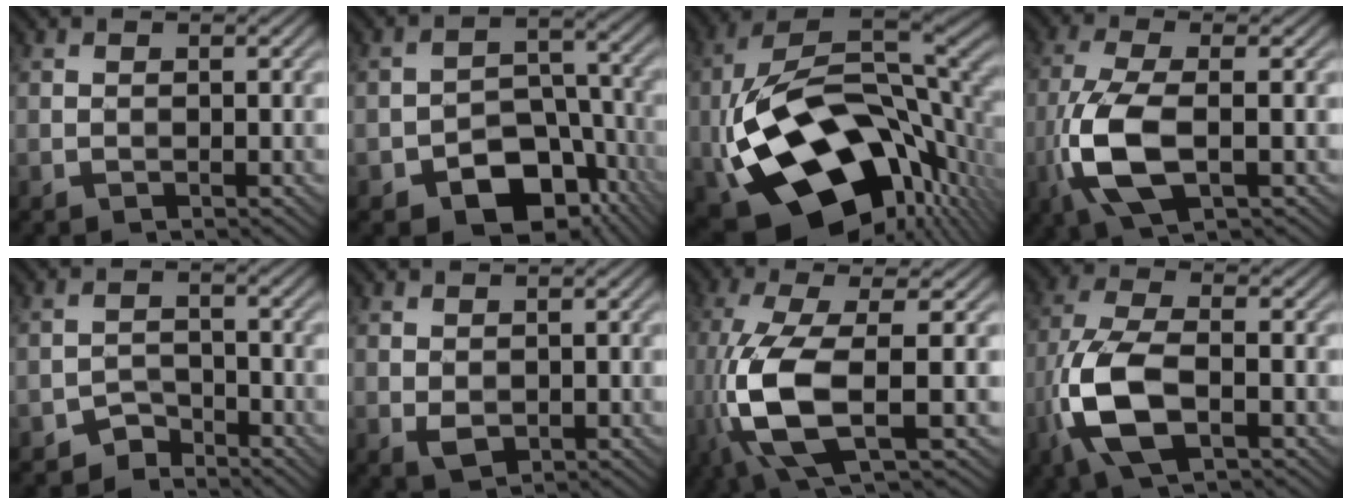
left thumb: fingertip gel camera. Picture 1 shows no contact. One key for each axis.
{"total": 9.8, "fx": -5.9, "fy": 5.8, "fz": 5.2, "tx": -0.069, "ty": -0.008, "tz": -0.096}
{"total": 19.7, "fx": -5.2, "fy": 10.4, "fz": 15.9, "tx": -0.337, "ty": -0.004, "tz": -0.081}
{"total": 8.2, "fx": -2.3, "fy": 2.8, "fz": 7.4, "tx": -0.174, "ty": 0.003, "tz": -0.049}
{"total": 2.6, "fx": -2.5, "fy": 0.6, "fz": -0.3, "tx": 0.015, "ty": 0.013, "tz": -0.054}
{"total": 0.9, "fx": 0.3, "fy": 0.6, "fz": 0.5, "tx": -0.011, "ty": -0.001, "tz": 0.011}
{"total": 10.6, "fx": -2.2, "fy": 2.8, "fz": 10.0, "tx": -0.226, "ty": -0.007, "tz": -0.048}
{"total": 9.8, "fx": -3.5, "fy": 3.9, "fz": 8.3, "tx": -0.193, "ty": 0.000, "tz": -0.077}